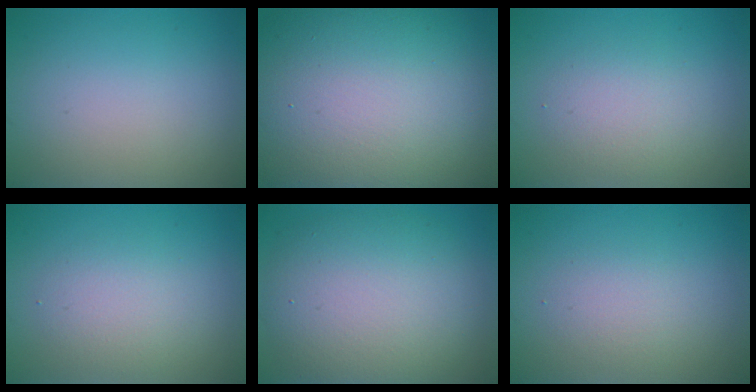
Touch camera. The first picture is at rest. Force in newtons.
{"total": 20.0, "press": 20.0, "slide": 0.9}
{"total": 2.8, "press": 2.8, "slide": 0.2}
{"total": 2.6, "press": 2.6, "slide": 0.3}
{"total": 9.6, "press": 9.6, "slide": 0.6}
{"total": 1.9, "press": 1.9, "slide": 0.1}